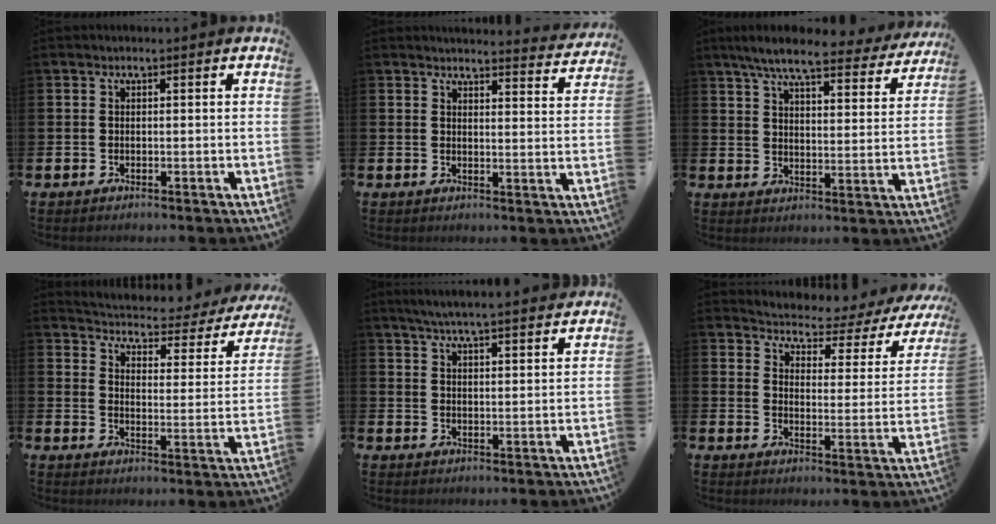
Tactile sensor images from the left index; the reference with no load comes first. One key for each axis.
{"total": 3.7, "fx": 3.7, "fy": 0.1, "fz": 0.2, "tx": 0.004, "ty": -0.031, "tz": 0.061}
{"total": 7.9, "fx": 6.9, "fy": 1.0, "fz": 3.6, "tx": -0.082, "ty": -0.037, "tz": 0.117}
{"total": 3.9, "fx": 3.6, "fy": 0.9, "fz": 1.0, "tx": -0.046, "ty": -0.031, "tz": 0.055}
{"total": 5.4, "fx": 5.2, "fy": -0.3, "fz": 1.3, "tx": -0.046, "ty": -0.023, "tz": 0.094}
{"total": 3.7, "fx": 3.4, "fy": 1.3, "fz": 0.7, "tx": -0.034, "ty": -0.036, "tz": 0.048}